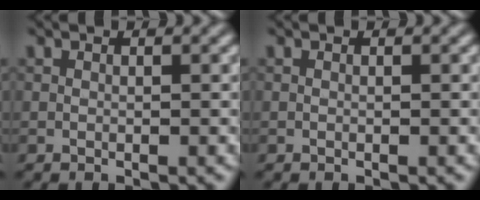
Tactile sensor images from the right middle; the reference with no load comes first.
{"total": 0.0}